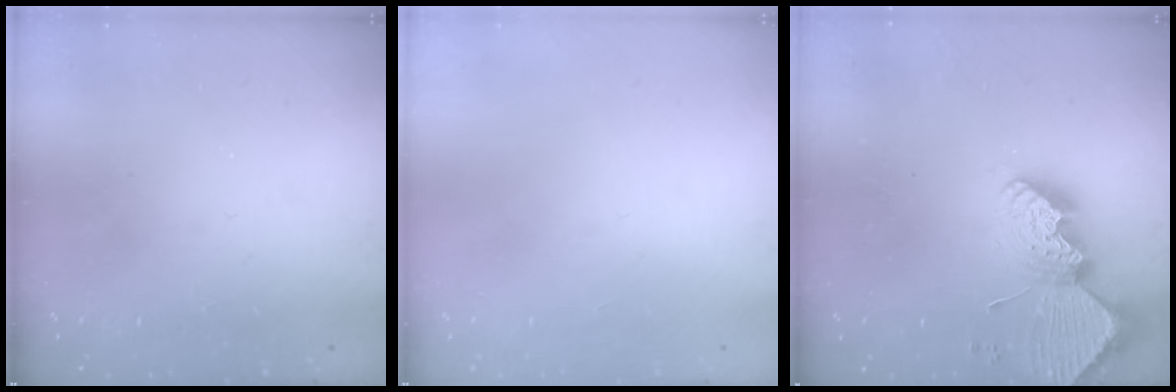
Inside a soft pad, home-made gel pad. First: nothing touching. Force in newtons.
{"total": 0.0}
{"total": 13.0, "press": 12.9, "slide": 1.2}